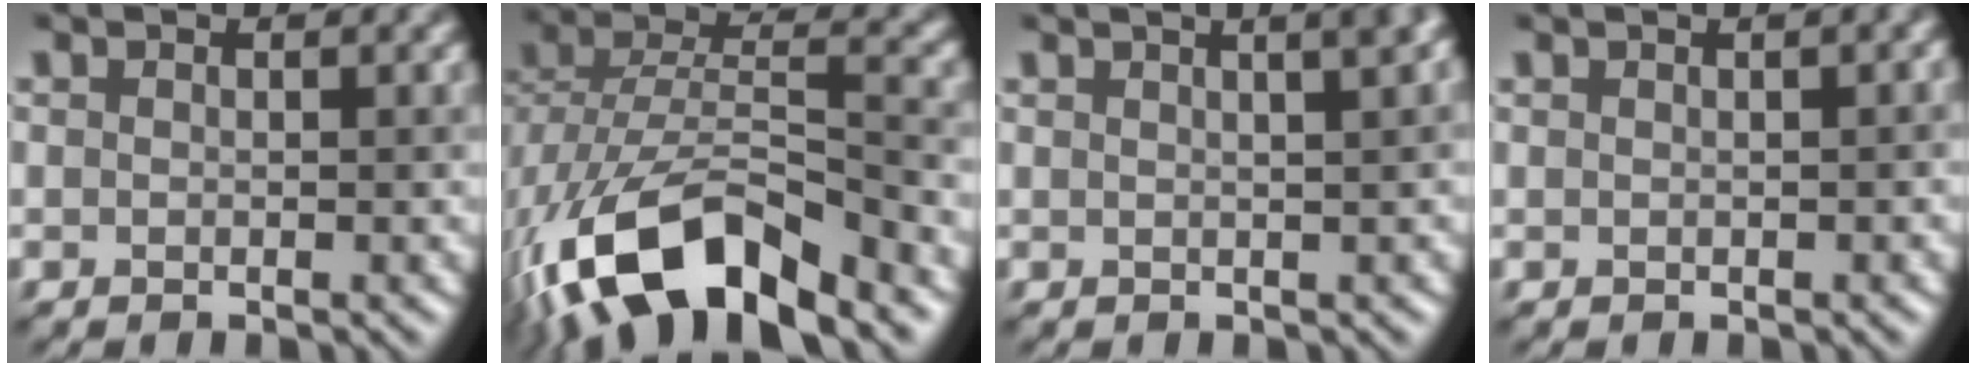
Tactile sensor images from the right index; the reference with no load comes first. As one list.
[{"total": 13.0, "force": [-7.1, 5.6, 9.3], "torque": [-0.187, 0.000, -0.136]}, {"total": 5.9, "force": [2.9, 2.6, 4.4], "torque": [-0.011, 0.049, -0.002]}, {"total": 1.4, "force": [0.1, 0.1, 1.4], "torque": [-0.015, 0.006, 0.000]}]